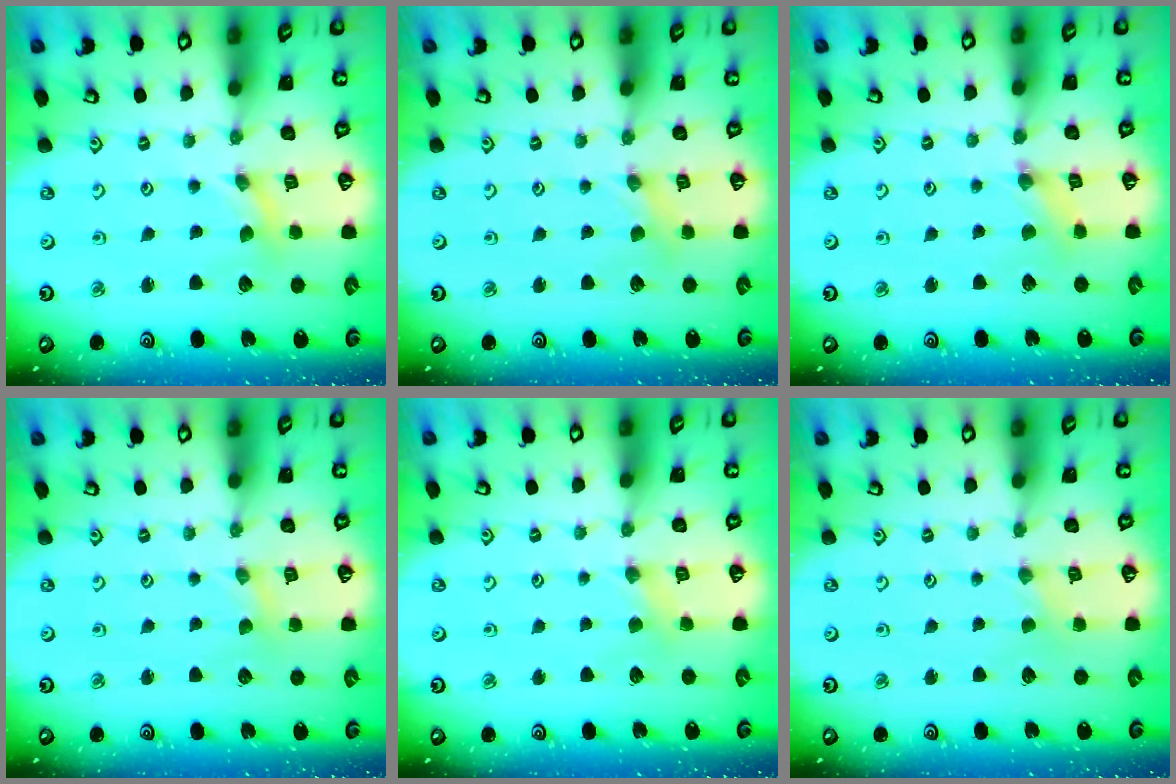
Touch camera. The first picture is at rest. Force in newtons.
{"total": 1.6, "press": 1.6, "slide": 0.1}
{"total": 1.5, "press": 1.5, "slide": 0.2}
{"total": 0.7, "press": 0.7, "slide": 0.2}
{"total": 2.2, "press": 2.2, "slide": 0.5}
{"total": 0.0}